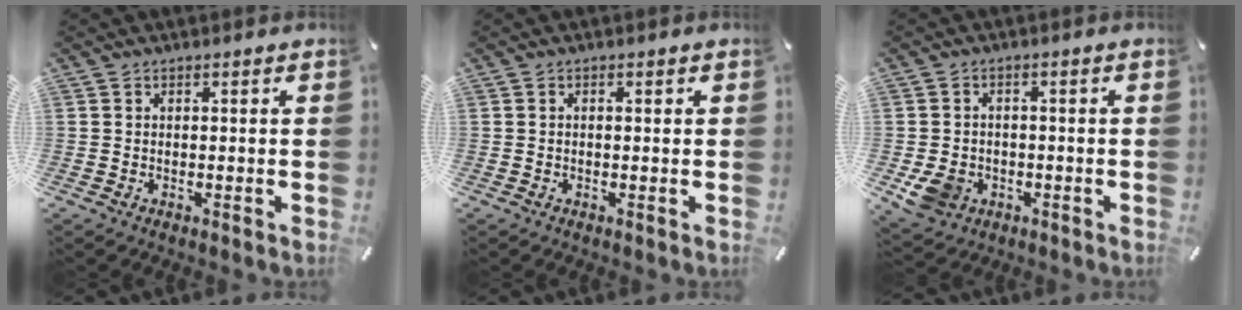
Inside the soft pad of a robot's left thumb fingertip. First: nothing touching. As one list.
[{"total": 0.5, "force": [-0.1, 0.3, 0.5], "torque": [-0.009, 0.002, -0.002]}, {"total": 6.5, "force": [-2.1, 5.4, 2.8], "torque": [-0.064, 0.008, -0.039]}]